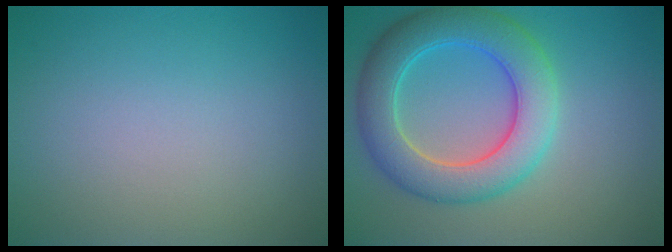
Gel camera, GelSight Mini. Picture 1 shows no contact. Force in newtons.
{"total": 7.2, "press": 7.1, "slide": 0.7}